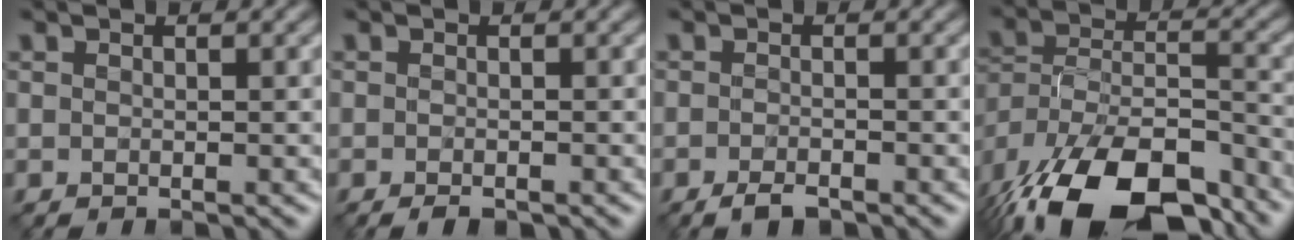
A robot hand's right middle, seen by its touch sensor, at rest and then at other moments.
{"total": 1.4, "force": [-1.0, 0.5, 0.8], "torque": [-0.019, -0.005, -0.019]}
{"total": 1.8, "force": [-1.4, 0.4, 1.0], "torque": [-0.023, -0.004, -0.028]}
{"total": 18.6, "force": [-14.4, 7.7, 8.8], "torque": [-0.172, -0.032, -0.204]}